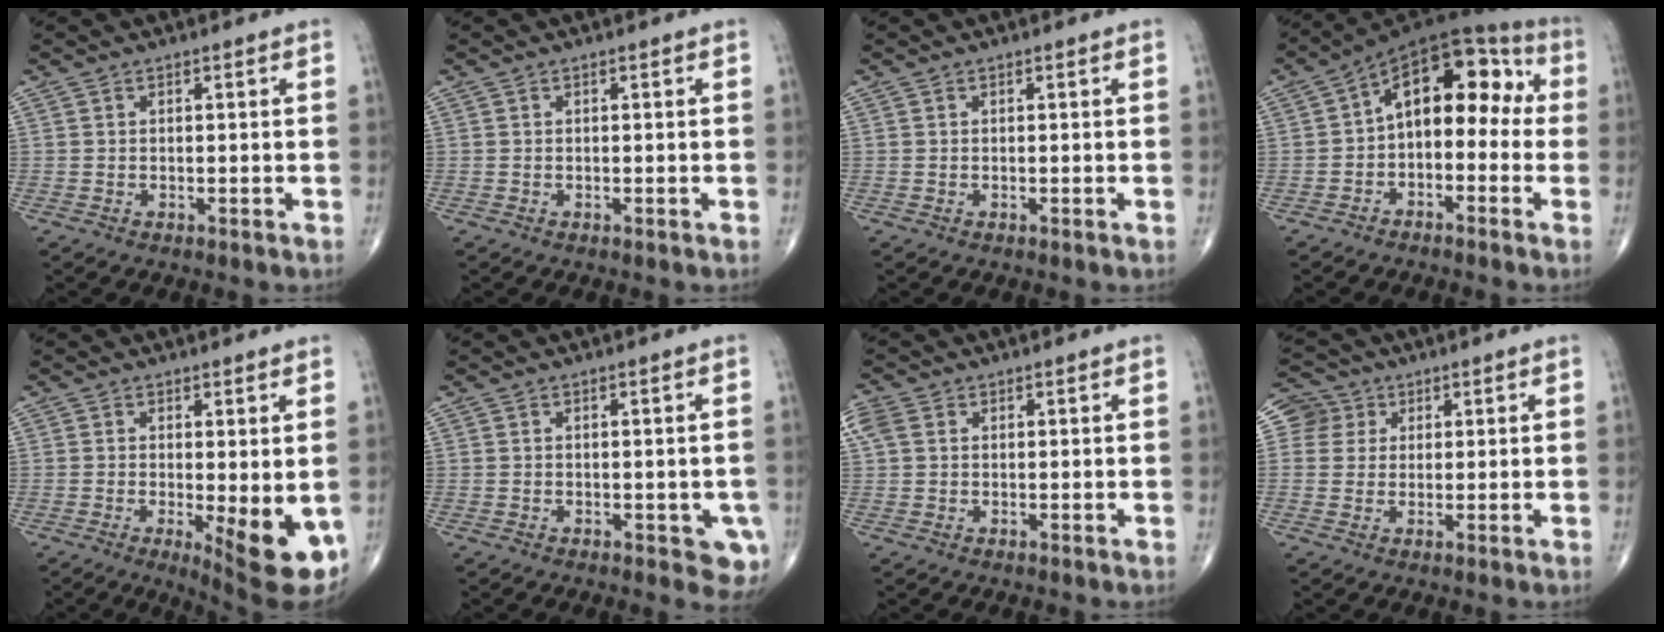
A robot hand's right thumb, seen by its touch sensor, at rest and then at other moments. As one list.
[{"total": 0.0}, {"total": 0.0}, {"total": 14.0, "force": [-0.1, 8.4, 11.2], "torque": [-0.125, 0.055, -0.018]}, {"total": 10.1, "force": [-2.3, 3.1, 9.3], "torque": [-0.114, -0.021, -0.022]}, {"total": 4.4, "force": [-1.3, 2.2, 3.6], "torque": [-0.017, -0.003, -0.013]}, {"total": 3.9, "force": [1.2, 2.9, 2.3], "torque": [-0.069, 0.016, 0.025]}, {"total": 5.2, "force": [1.5, 5.0, 0.1], "torque": [0.028, 0.002, 0.024]}]